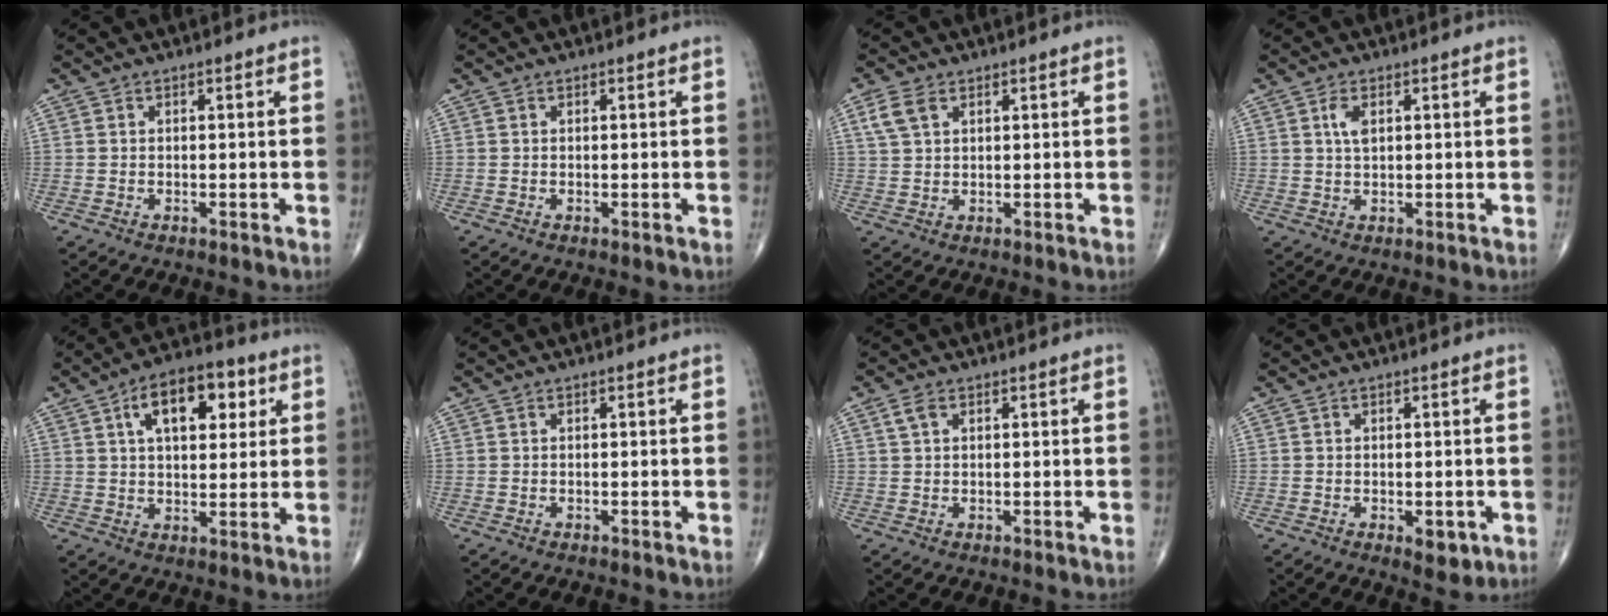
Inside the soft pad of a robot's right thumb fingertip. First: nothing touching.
{"total": 0.0}
{"total": 4.4, "force": [2.0, 2.7, 2.8], "torque": [-0.059, 0.005, 0.046]}
{"total": 3.0, "force": [1.0, 1.5, 2.4], "torque": [-0.045, 0.000, 0.020]}
{"total": 12.9, "force": [4.9, 6.9, 9.8], "torque": [-0.122, 0.001, 0.073]}
{"total": 0.0}
{"total": 2.1, "force": [0.9, 1.2, 1.4], "torque": [-0.030, 0.008, 0.021]}
{"total": 3.4, "force": [-1.1, 1.8, 2.8], "torque": [-0.024, -0.004, -0.008]}